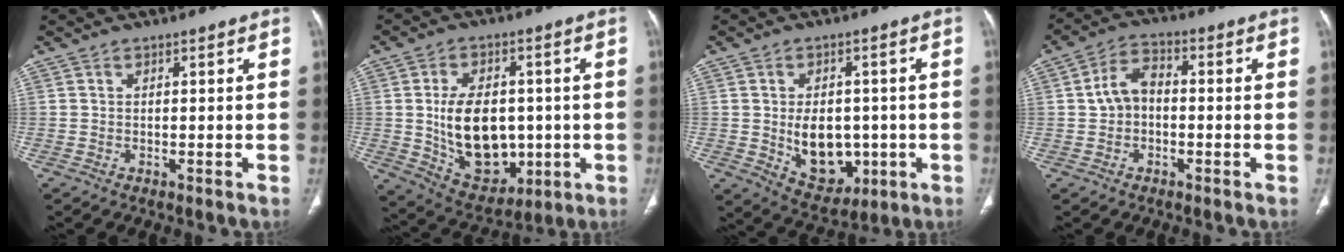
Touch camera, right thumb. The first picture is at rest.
{"total": 16.3, "force": [-0.5, 10.8, 12.1], "torque": [-0.168, -0.003, 0.020]}
{"total": 11.4, "force": [-1.2, 7.9, 8.1], "torque": [-0.086, -0.001, 0.005]}
{"total": 6.1, "force": [-0.3, 4.4, 4.2], "torque": [-0.069, 0.023, -0.017]}